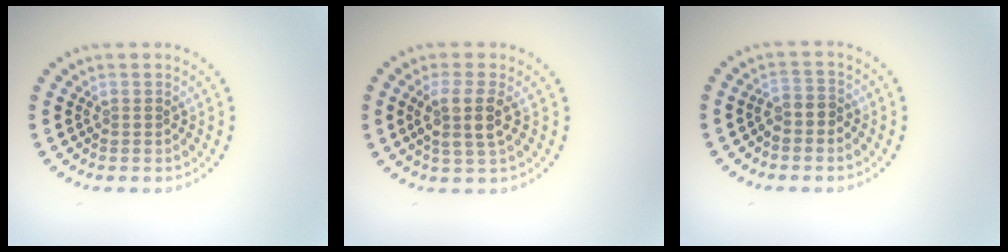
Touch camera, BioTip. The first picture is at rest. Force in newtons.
{"total": 3.0, "press": 2.6, "slide": 1.4}
{"total": 1.3, "press": 1.0, "slide": 0.8}